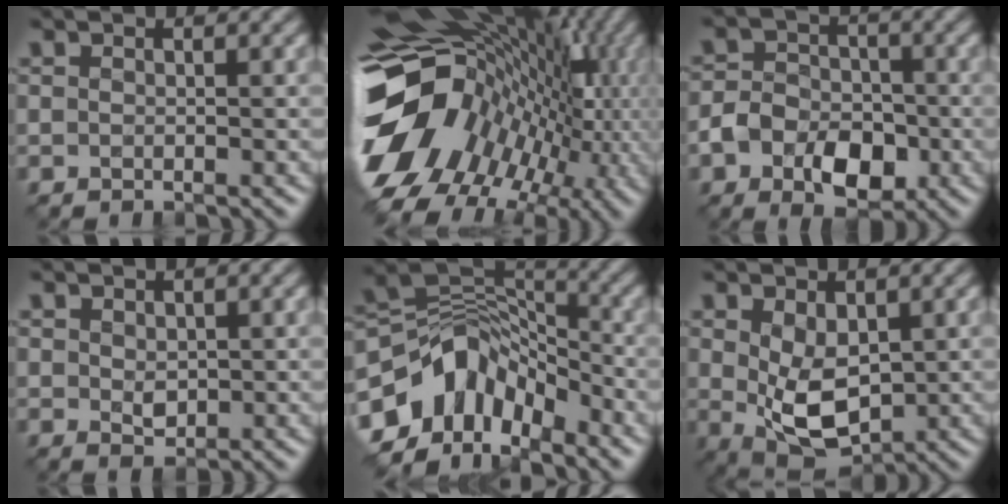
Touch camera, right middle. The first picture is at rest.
{"total": 18.5, "force": [-1.4, 13.4, 12.6], "torque": [-0.223, -0.003, 0.000]}
{"total": 6.2, "force": [-2.6, 4.3, 3.7], "torque": [-0.067, -0.001, -0.051]}
{"total": 1.5, "force": [0.3, 1.1, 1.0], "torque": [-0.018, -0.005, 0.011]}
{"total": 9.7, "force": [-4.6, 6.4, 5.7], "torque": [-0.087, 0.005, -0.097]}
{"total": 5.3, "force": [0.3, 3.2, 4.3], "torque": [-0.091, -0.010, 0.017]}